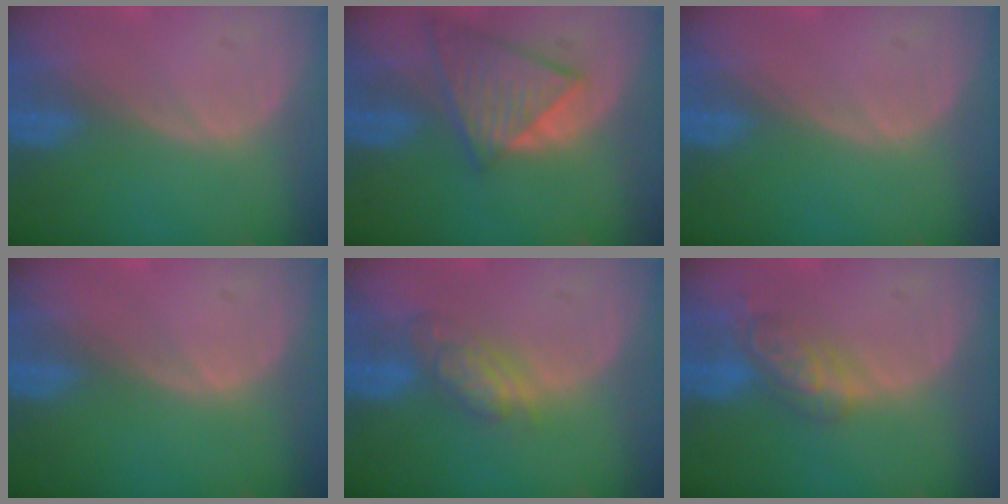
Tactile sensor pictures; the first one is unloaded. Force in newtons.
{"total": 8.6, "press": 7.5, "slide": 4.2}
{"total": 0.0}
{"total": 0.0}
{"total": 5.4, "press": 4.6, "slide": 2.8}
{"total": 5.7, "press": 5.0, "slide": 2.7}